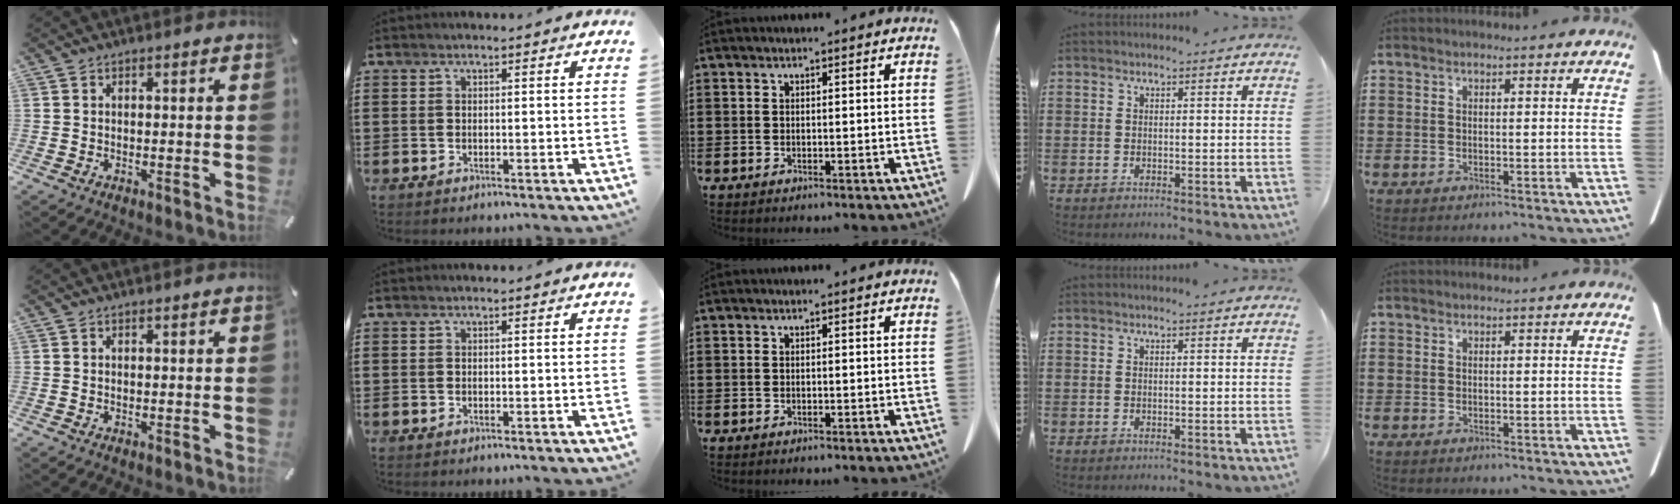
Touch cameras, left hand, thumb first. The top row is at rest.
{}